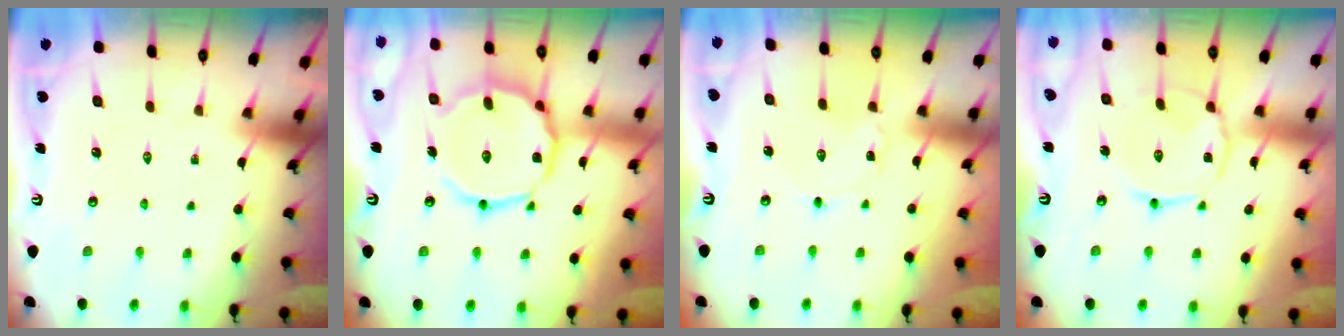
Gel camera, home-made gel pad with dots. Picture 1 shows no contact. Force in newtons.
{"total": 16.2, "press": 16.2, "slide": 1.1}
{"total": 1.5, "press": 1.5, "slide": 0.1}
{"total": 6.4, "press": 6.3, "slide": 0.5}